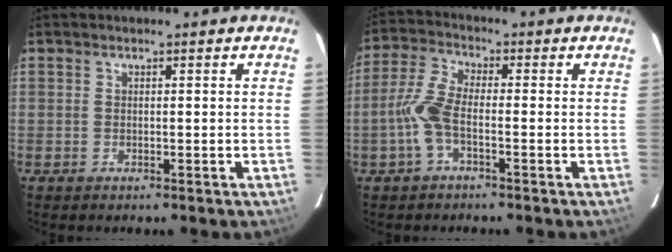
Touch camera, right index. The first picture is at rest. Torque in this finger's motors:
{"motor_torque": [0.94, -0.57, 0.51, 0.16]}